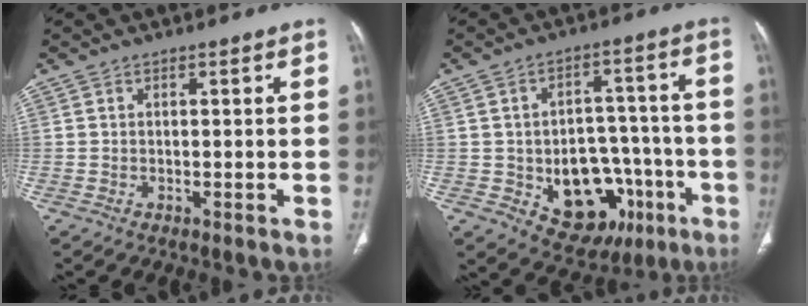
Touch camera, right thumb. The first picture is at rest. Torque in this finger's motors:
{"motor_torque": [2.07, 0.84, 0.63, -0.93, 0.09]}